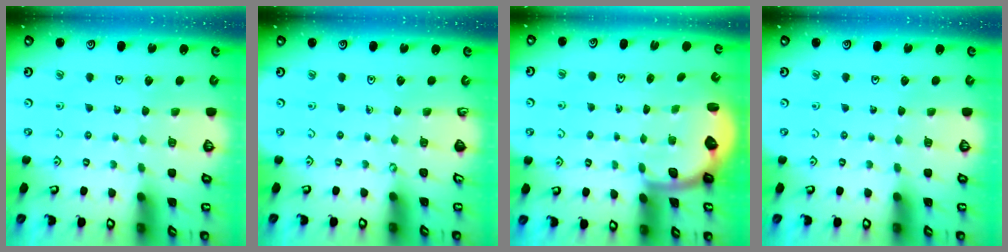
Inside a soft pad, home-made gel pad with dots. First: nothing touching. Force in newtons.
{"total": 0.0}
{"total": 2.3, "press": 2.0, "slide": 1.2}
{"total": 0.0}